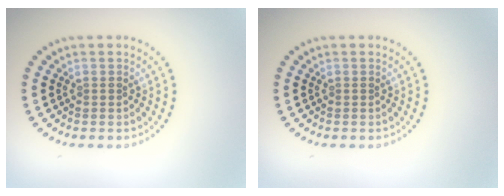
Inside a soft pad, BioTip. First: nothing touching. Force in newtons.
{"total": 0.0}